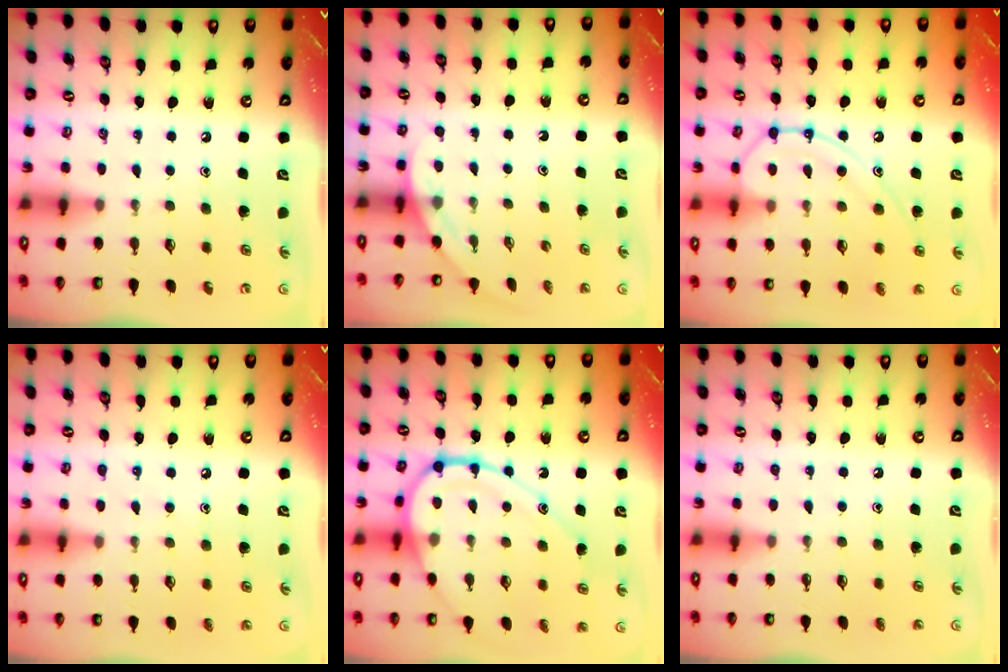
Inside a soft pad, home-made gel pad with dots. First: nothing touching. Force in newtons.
{"total": 2.2, "press": 2.2, "slide": 0.0}
{"total": 14.4, "press": 14.3, "slide": 1.3}
{"total": 4.7, "press": 4.7, "slide": 0.5}
{"total": 14.2, "press": 14.1, "slide": 1.5}
{"total": 0.7, "press": 0.7, "slide": 0.0}